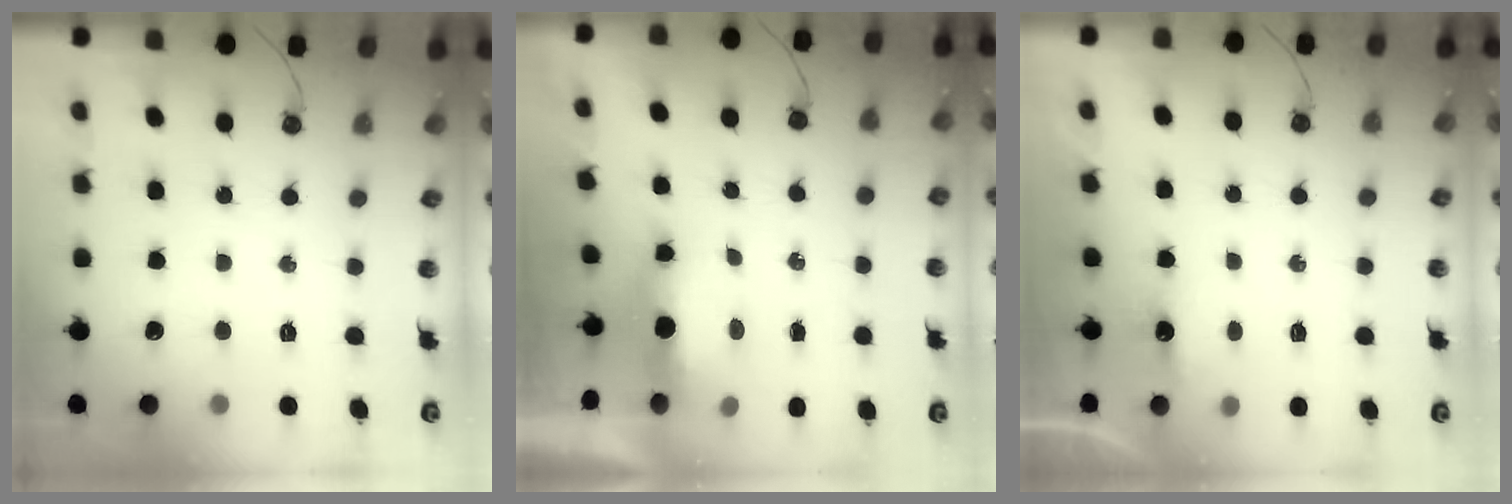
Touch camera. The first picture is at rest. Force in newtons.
{"total": 6.6, "press": 6.3, "slide": 1.9}
{"total": 2.6, "press": 2.6, "slide": 0.4}